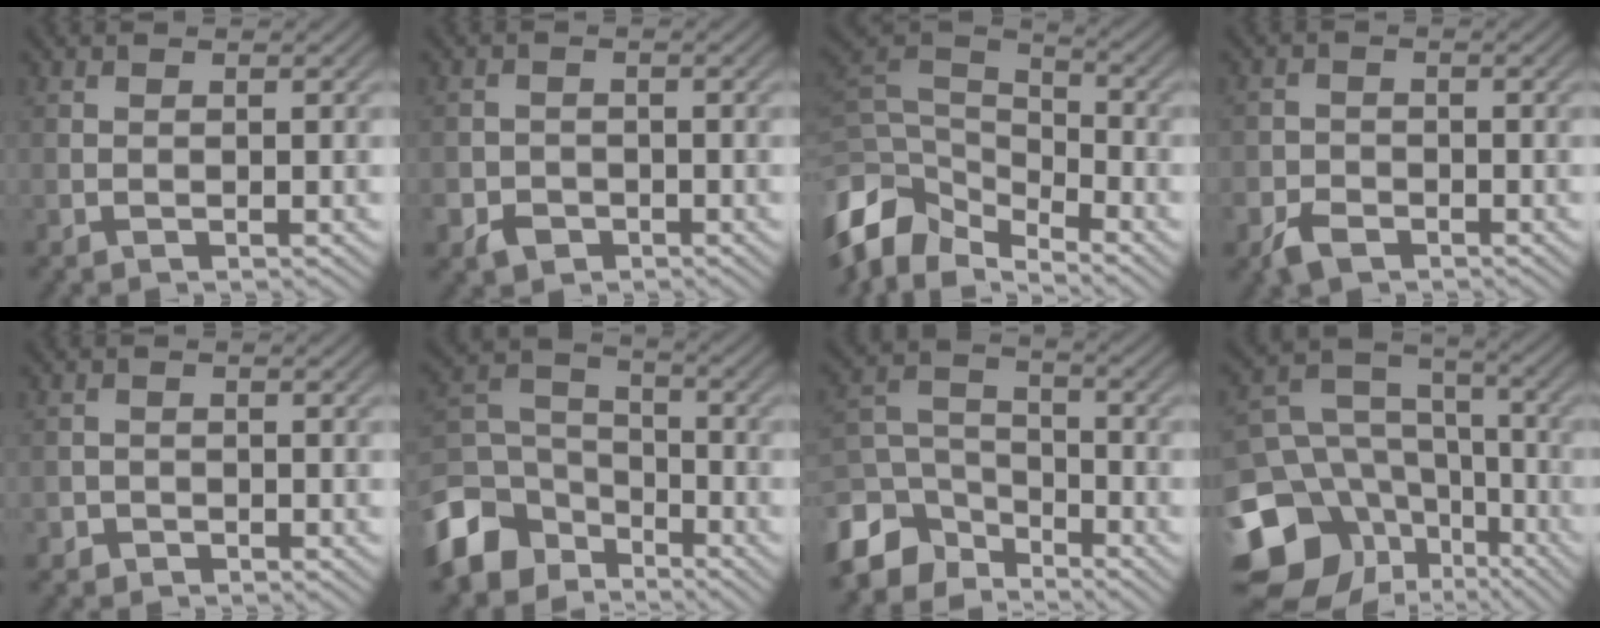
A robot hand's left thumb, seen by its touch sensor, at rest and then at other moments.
{"total": 2.6, "force": [-1.5, 1.9, 0.8], "torque": [-0.014, -0.006, -0.034]}
{"total": 9.6, "force": [-5.3, 5.0, 6.2], "torque": [-0.147, 0.000, -0.113]}
{"total": 3.4, "force": [-2.3, 2.1, 1.4], "torque": [-0.029, -0.007, -0.051]}
{"total": 1.3, "force": [-0.8, 1.0, 0.0], "torque": [0.007, 0.000, -0.018]}
{"total": 11.1, "force": [-6.7, 7.4, 4.9], "torque": [-0.131, -0.012, -0.148]}
{"total": 9.0, "force": [-6.3, 5.1, 3.8], "torque": [-0.094, -0.008, -0.143]}
{"total": 16.5, "force": [-6.9, 12.8, 7.8], "torque": [-0.218, -0.024, -0.110]}